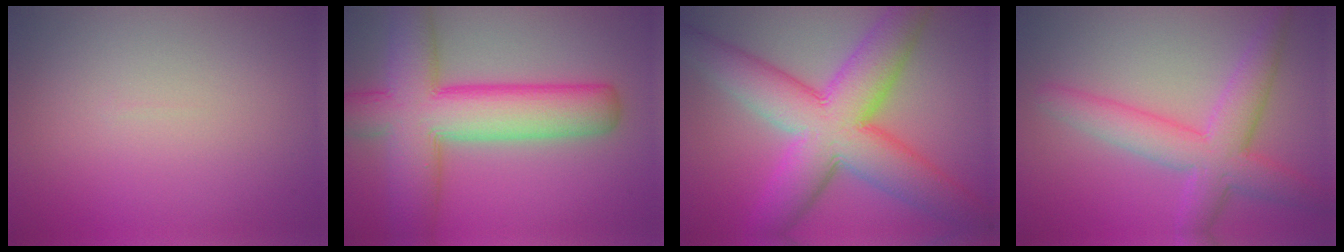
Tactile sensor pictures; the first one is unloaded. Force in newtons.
{"total": 11.4, "press": 11.4, "slide": 0.6}
{"total": 11.6, "press": 11.6, "slide": 0.2}
{"total": 5.8, "press": 5.8, "slide": 0.1}